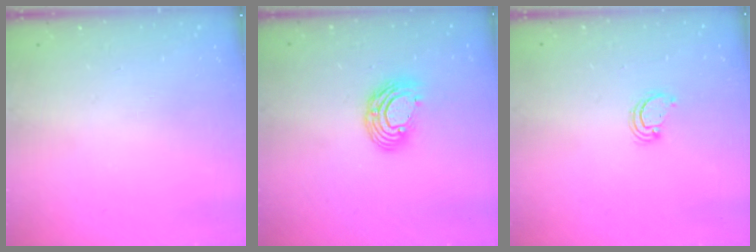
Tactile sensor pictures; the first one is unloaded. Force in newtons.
{"total": 9.5, "press": 9.5, "slide": 0.7}
{"total": 2.3, "press": 2.3, "slide": 0.2}